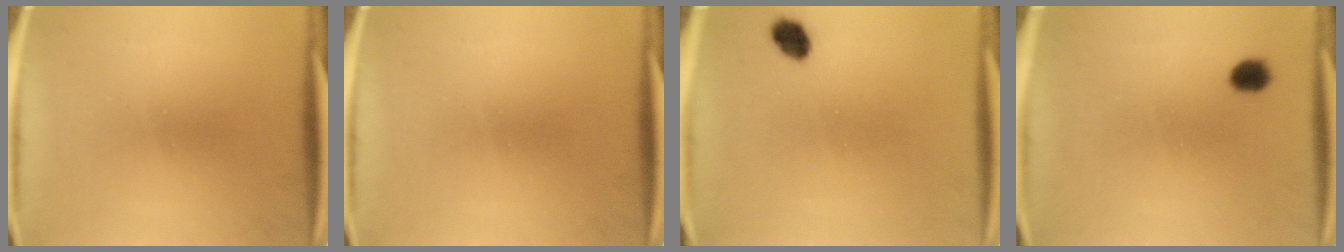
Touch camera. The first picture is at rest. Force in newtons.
{"total": 0.0}
{"total": 3.7}
{"total": 2.7}